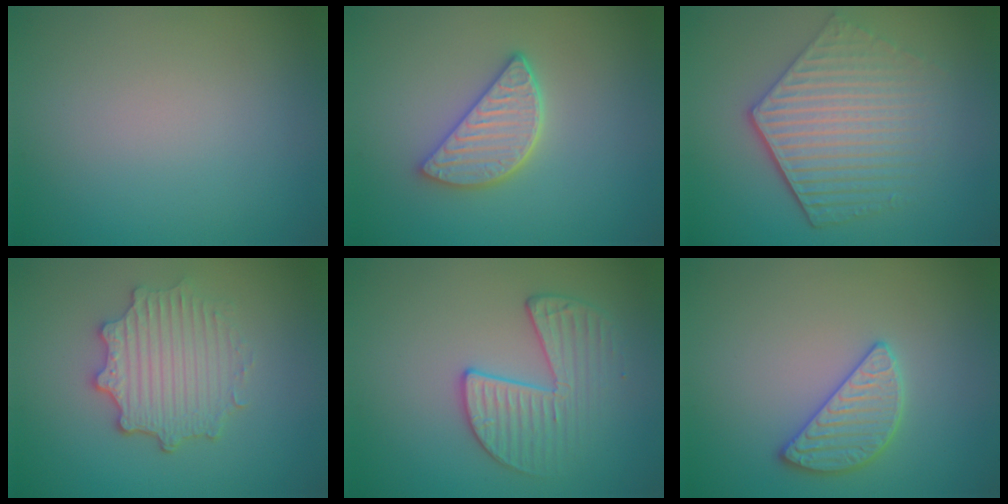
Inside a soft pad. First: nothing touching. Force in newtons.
{"total": 4.1, "press": 3.4, "slide": 2.3}
{"total": 6.0, "press": 4.4, "slide": 4.1}
{"total": 4.6, "press": 3.6, "slide": 2.8}
{"total": 3.3, "press": 3.1, "slide": 1.1}
{"total": 2.8, "press": 2.8, "slide": 0.3}